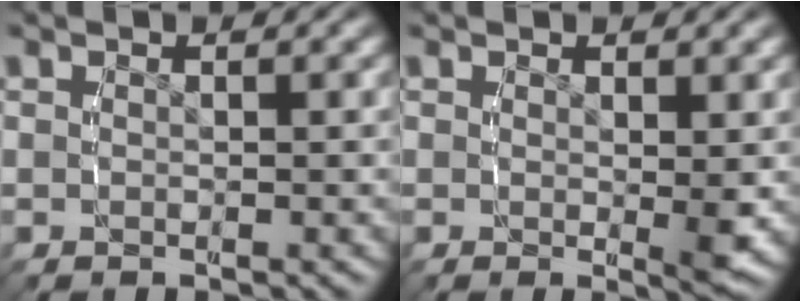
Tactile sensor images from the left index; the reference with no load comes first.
{"total": 1.4, "force": [0.5, -0.2, 1.2], "torque": [-0.008, -0.005, 0.006]}